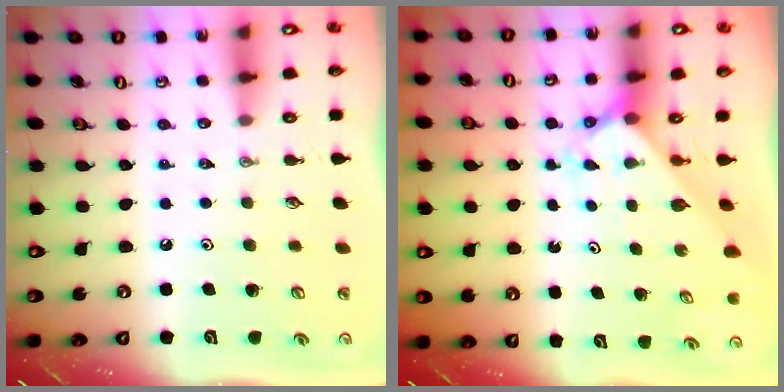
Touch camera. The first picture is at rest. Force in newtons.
{"total": 2.1, "press": 2.1, "slide": 0.2}